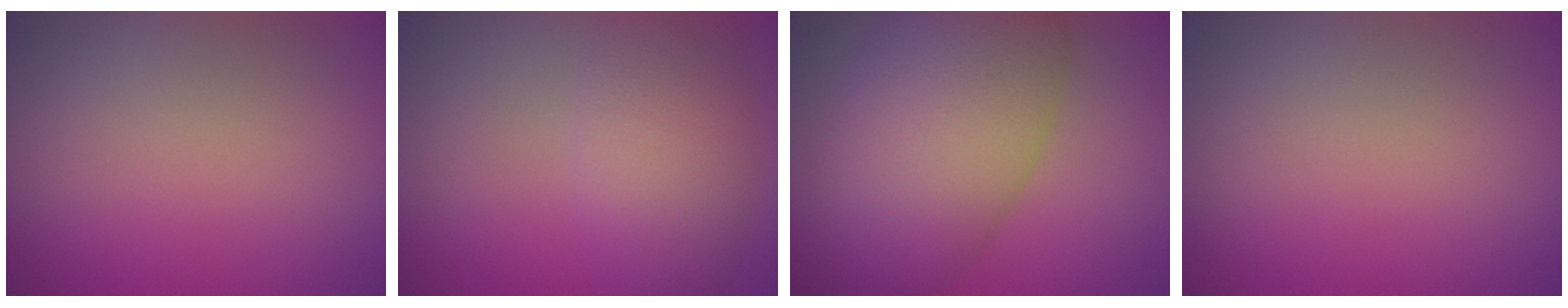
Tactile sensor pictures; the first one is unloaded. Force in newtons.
{"total": 6.3, "press": 6.3, "slide": 0.1}
{"total": 11.1, "press": 11.1, "slide": 0.2}
{"total": 0.0}